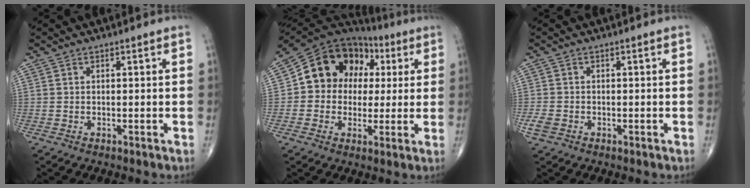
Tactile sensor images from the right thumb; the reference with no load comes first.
{"total": 16.1, "force": [2.7, 13.2, 8.9], "torque": [-0.108, 0.035, 0.040]}
{"total": 2.4, "force": [-0.9, 1.9, 1.2], "torque": [-0.027, 0.003, -0.017]}